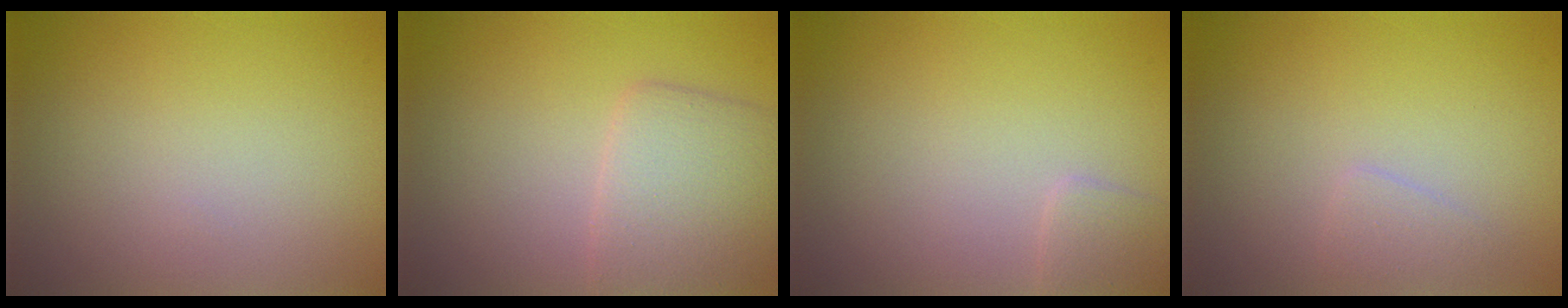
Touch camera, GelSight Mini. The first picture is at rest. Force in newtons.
{"total": 4.2, "press": 4.2, "slide": 0.1}
{"total": 1.3, "press": 1.3, "slide": 0.1}
{"total": 1.0, "press": 1.0, "slide": 0.0}